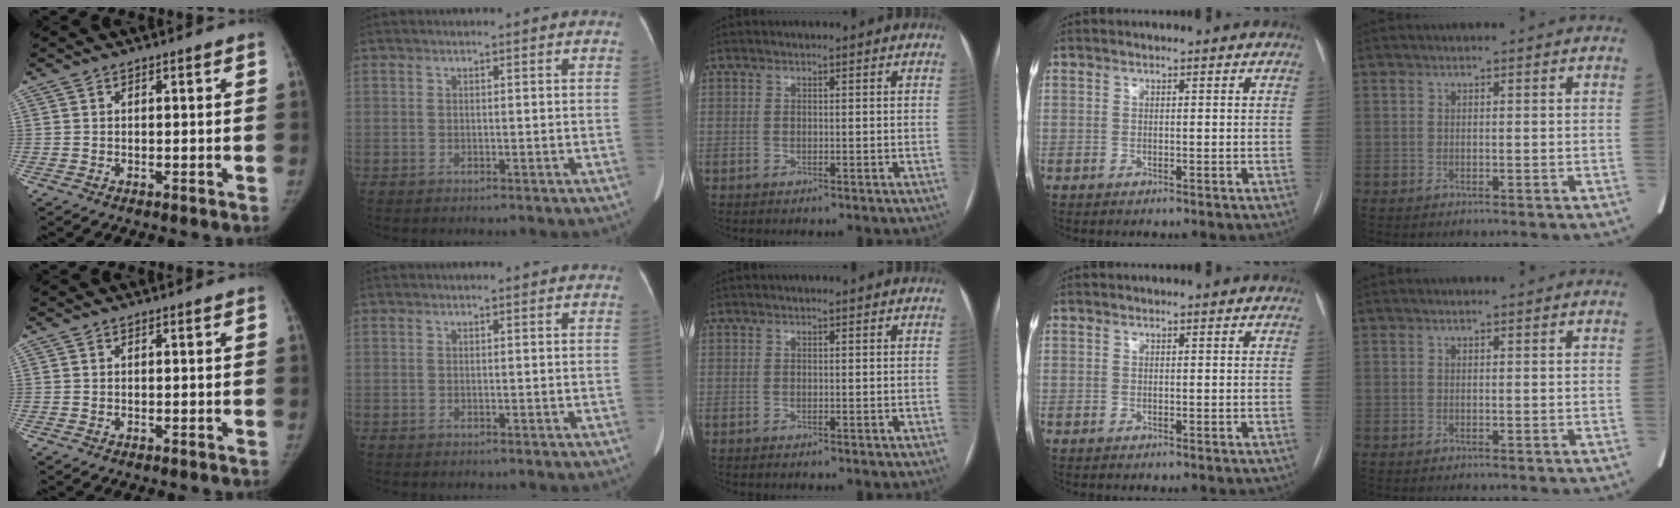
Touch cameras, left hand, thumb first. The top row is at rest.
{}